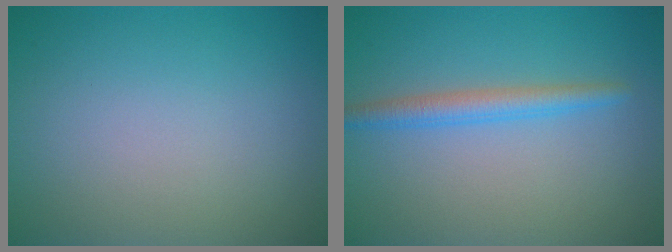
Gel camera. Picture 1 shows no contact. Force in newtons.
{"total": 2.4, "press": 2.4, "slide": 0.1}